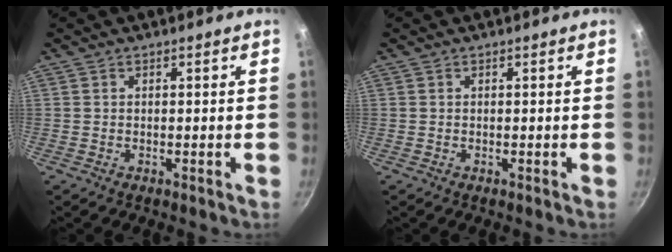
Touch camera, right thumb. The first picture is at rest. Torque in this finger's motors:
{"motor_torque": [-0.22, 0.13, 0.19, 0.11, 0.01]}